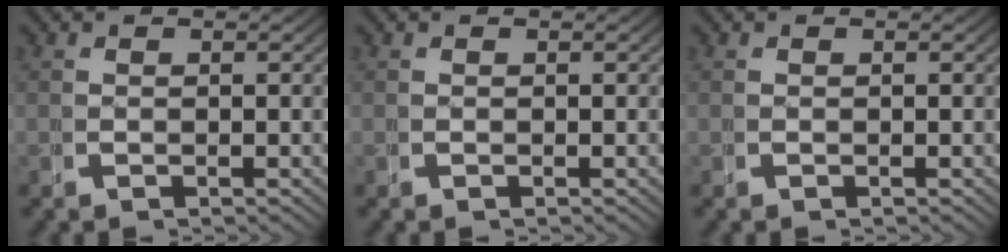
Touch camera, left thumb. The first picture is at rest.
{"total": 0.0}
{"total": 0.0}